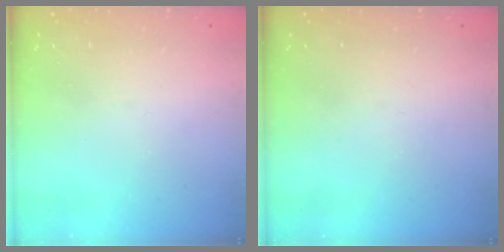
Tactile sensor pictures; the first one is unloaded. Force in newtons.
{"total": 0.0}